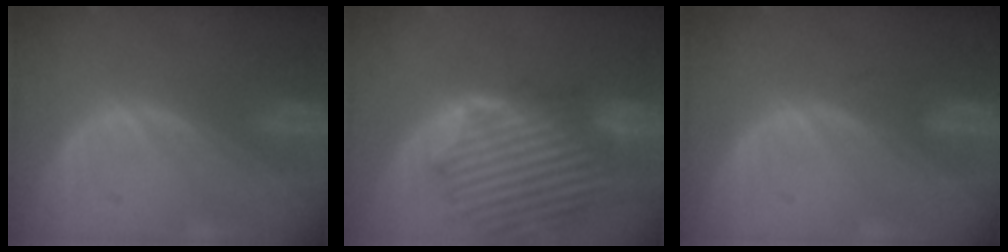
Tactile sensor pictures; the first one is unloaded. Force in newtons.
{"total": 12.2, "press": 11.4, "slide": 4.3}
{"total": 0.7, "press": 0.7, "slide": 0.1}